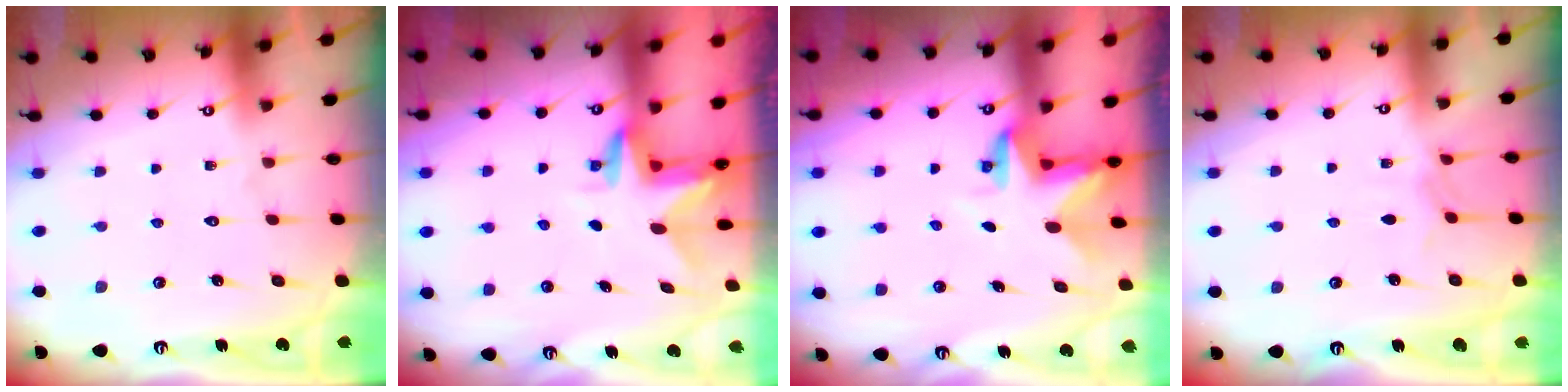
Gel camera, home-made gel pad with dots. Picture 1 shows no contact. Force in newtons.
{"total": 3.0, "press": 3.0, "slide": 0.3}
{"total": 3.1, "press": 3.1, "slide": 0.2}
{"total": 3.5, "press": 3.5, "slide": 0.5}